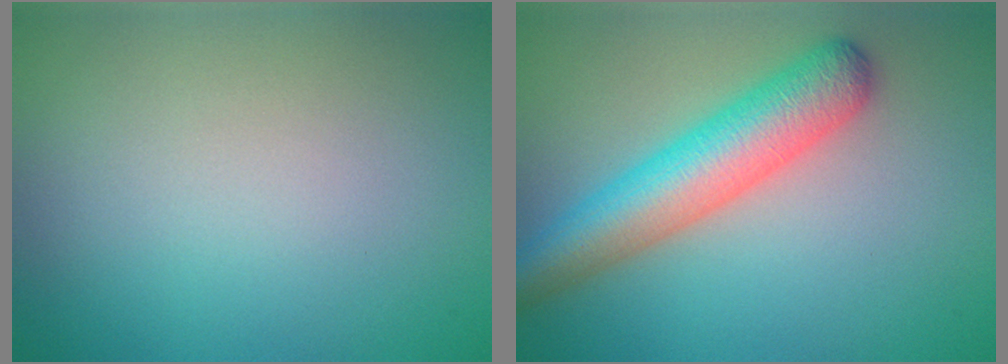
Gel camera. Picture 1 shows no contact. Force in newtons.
{"total": 6.3, "press": 6.3, "slide": 0.2}